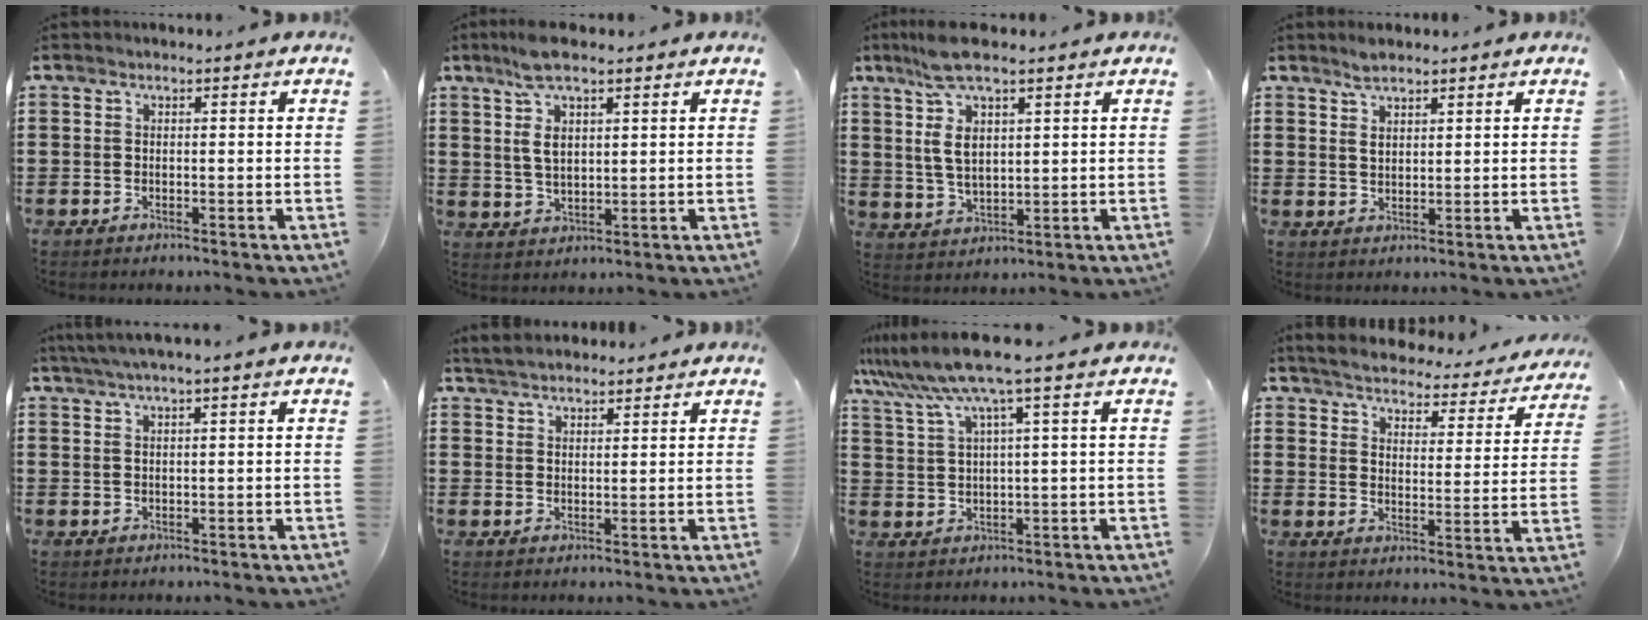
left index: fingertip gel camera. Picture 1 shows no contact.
{"total": 6.4, "force": [3.1, 2.5, 5.0], "torque": [-0.112, 0.006, 0.051]}
{"total": 8.1, "force": [3.7, 3.1, 6.4], "torque": [-0.156, 0.000, 0.059]}
{"total": 2.4, "force": [2.0, 0.9, 1.1], "torque": [-0.019, -0.001, 0.035]}
{"total": 2.1, "force": [1.2, -0.2, 1.8], "torque": [-0.034, -0.001, 0.021]}
{"total": 3.2, "force": [3.2, 0.4, 0.5], "torque": [-0.020, -0.002, 0.061]}
{"total": 7.5, "force": [4.5, -0.4, 6.0], "torque": [-0.145, -0.027, 0.075]}
{"total": 3.8, "force": [3.8, 0.0, 0.7], "torque": [-0.038, -0.032, 0.058]}